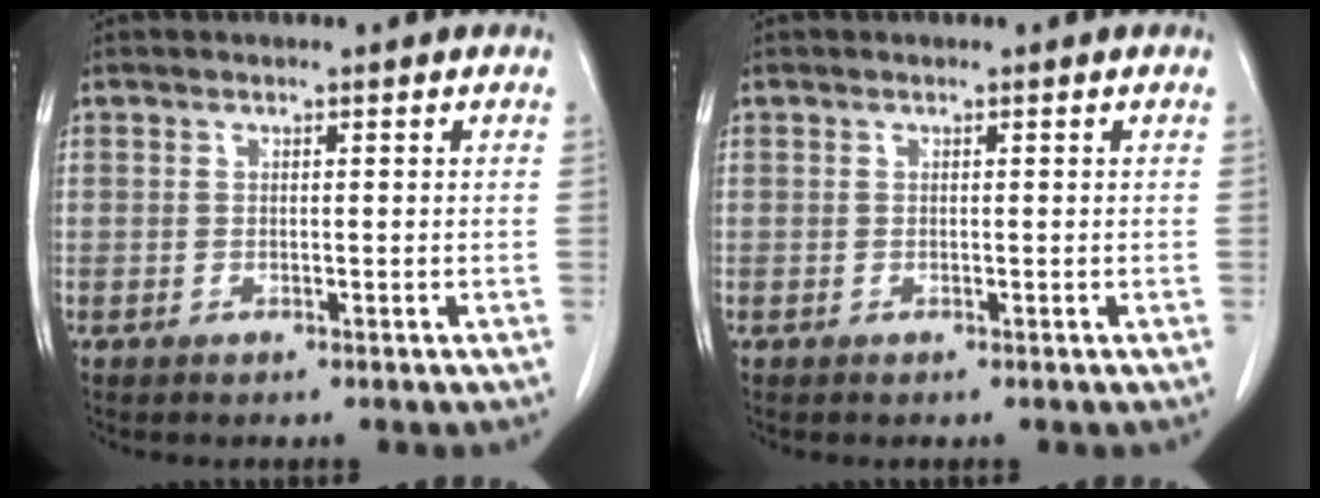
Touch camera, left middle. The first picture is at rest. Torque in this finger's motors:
{"motor_torque": [0.63, -0.64, 0.05, 0.01]}